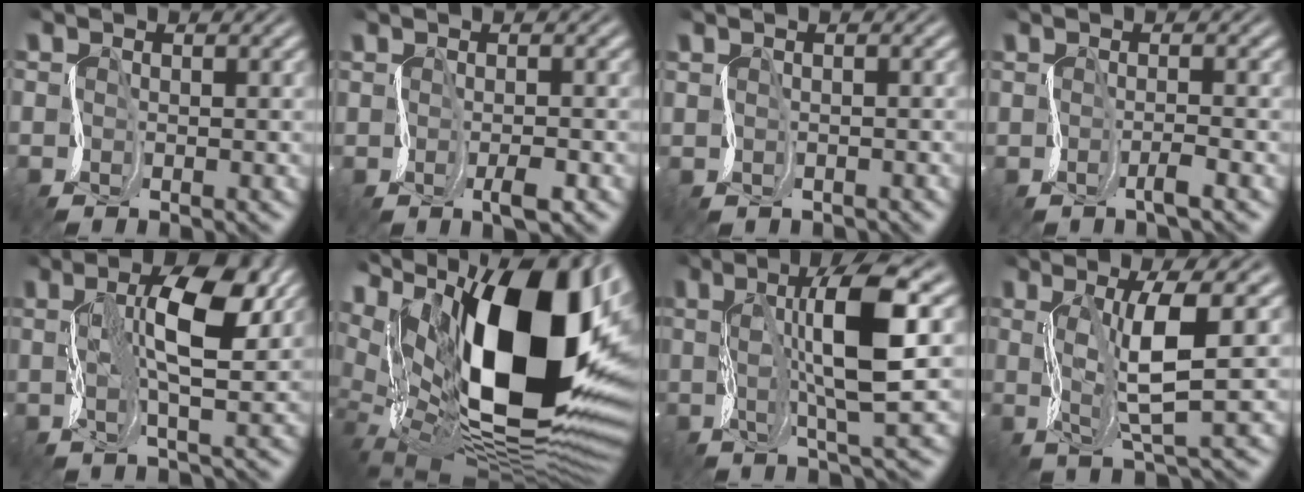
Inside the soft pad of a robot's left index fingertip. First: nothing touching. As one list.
[{"total": 0.9, "force": [0.4, -0.4, 0.8], "torque": [-0.021, 0.007, -0.003]}, {"total": 1.2, "force": [0.8, -0.4, -0.8], "torque": [0.017, 0.009, 0.005]}, {"total": 0.8, "force": [0.4, -0.6, 0.3], "torque": [-0.008, 0.009, -0.010]}, {"total": 7.1, "force": [3.7, 1.6, 5.8], "torque": [-0.096, 0.023, 0.051]}, {"total": 17.3, "force": [6.5, 8.1, 13.8], "torque": [-0.218, 0.010, 0.114]}, {"total": 8.2, "force": [3.0, 1.2, 7.5], "torque": [-0.120, 0.018, 0.049]}, {"total": 5.0, "force": [2.3, 0.3, 4.4], "torque": [-0.083, 0.014, 0.035]}]